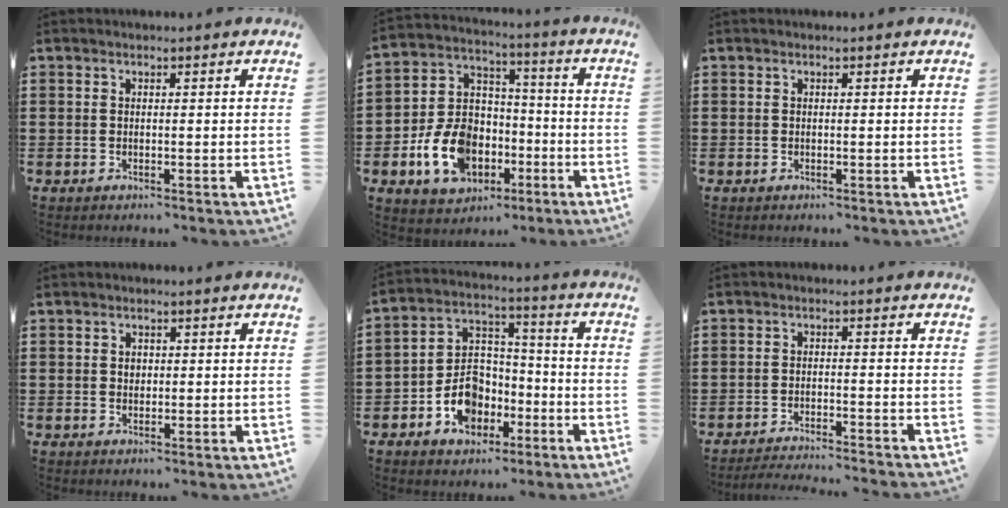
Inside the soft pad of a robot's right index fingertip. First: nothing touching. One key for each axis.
{"total": 12.4, "fx": -4.5, "fy": 9.4, "fz": 6.7, "tx": -0.166, "ty": 0.018, "tz": -0.079}
{"total": 0.0}
{"total": 1.2, "fx": 0.3, "fy": 1.0, "fz": 0.7, "tx": -0.015, "ty": 0.006, "tz": 0.005}
{"total": 8.5, "fx": -4.2, "fy": 6.2, "fz": 4.0, "tx": -0.091, "ty": 0.024, "tz": -0.075}
{"total": 2.9, "fx": -2.8, "fy": -0.5, "fz": 0.4, "tx": -0.010, "ty": -0.004, "tz": -0.060}